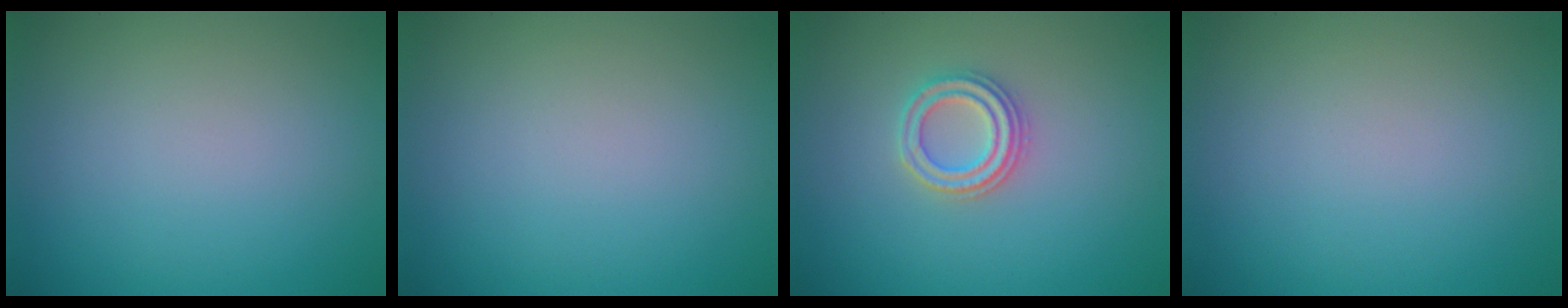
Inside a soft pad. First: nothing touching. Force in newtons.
{"total": 0.0}
{"total": 2.5, "press": 2.4, "slide": 0.7}
{"total": 0.0}